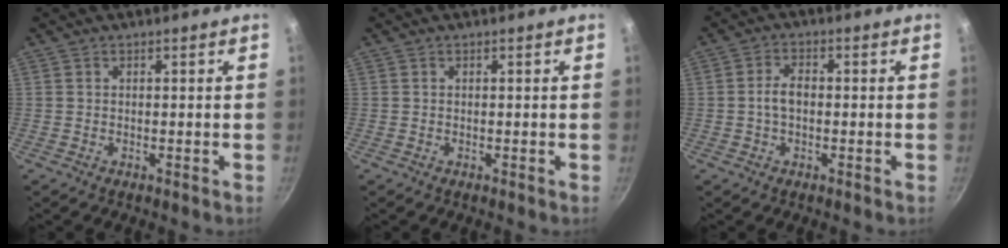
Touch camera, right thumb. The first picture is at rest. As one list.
[{"total": 0.0}, {"total": 3.9, "force": [-0.3, 2.4, 3.1], "torque": [-0.055, 0.016, -0.010]}]